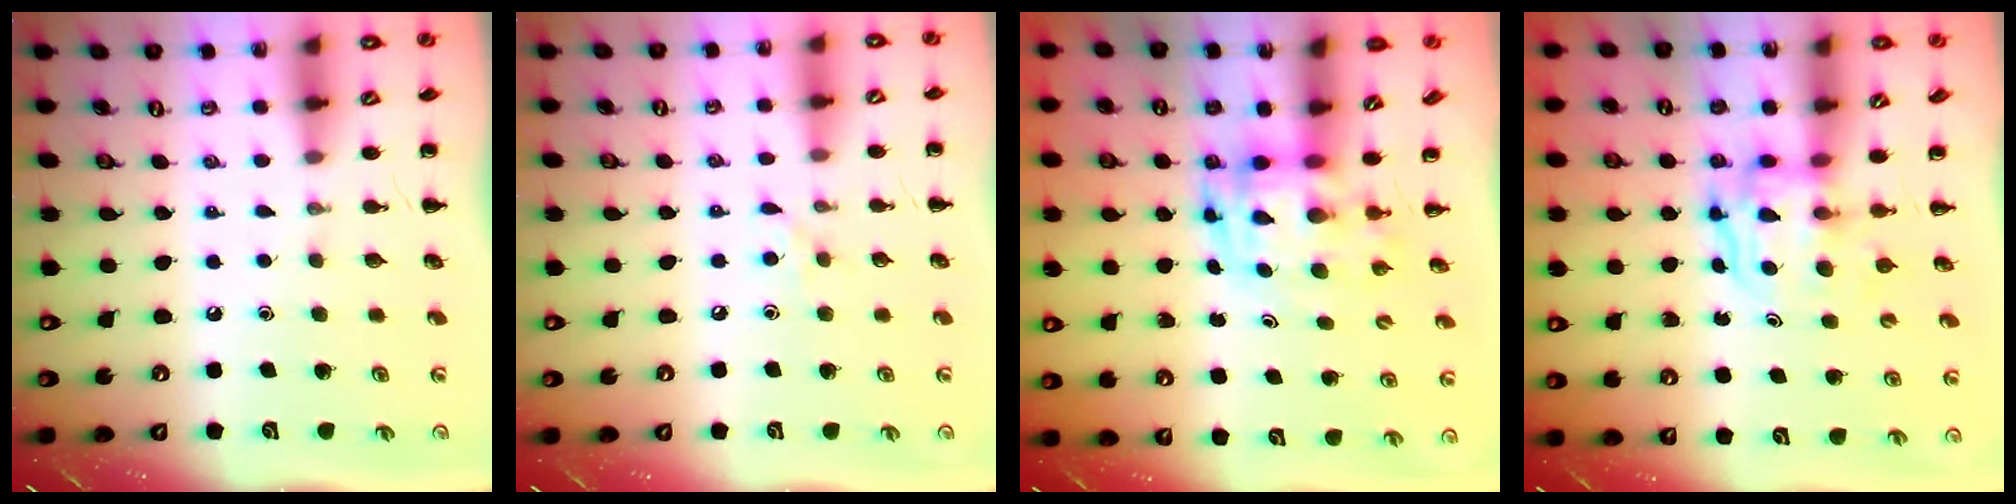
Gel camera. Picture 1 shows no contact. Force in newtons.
{"total": 5.8, "press": 5.6, "slide": 1.3}
{"total": 3.8, "press": 3.7, "slide": 0.7}
{"total": 3.6, "press": 3.6, "slide": 0.3}